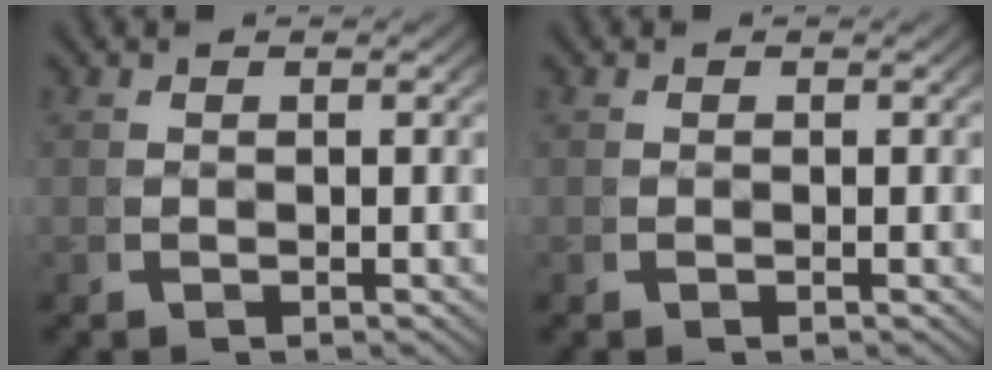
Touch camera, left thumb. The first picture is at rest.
{"total": 0.0}